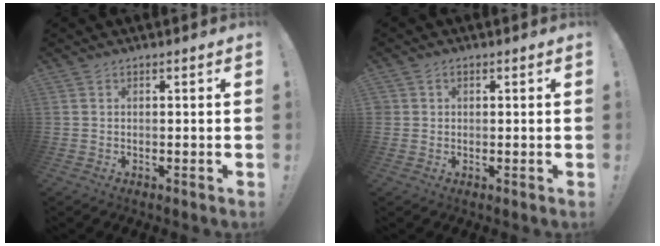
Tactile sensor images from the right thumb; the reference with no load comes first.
{"total": 1.2, "force": [0.5, 1.0, 0.2], "torque": [-0.001, -0.001, 0.009]}